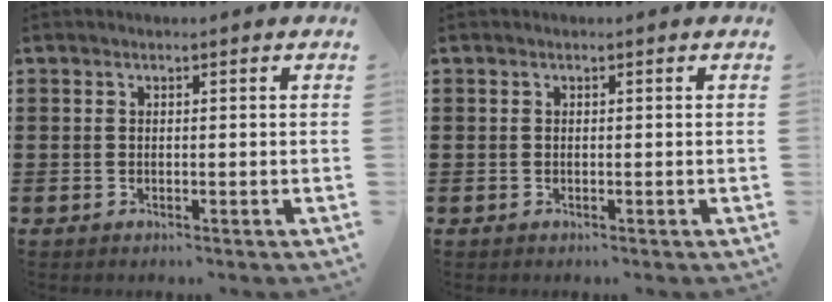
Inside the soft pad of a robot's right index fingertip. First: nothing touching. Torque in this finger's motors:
{"motor_torque": [-0.47, 1.67, 0.00, -0.01]}